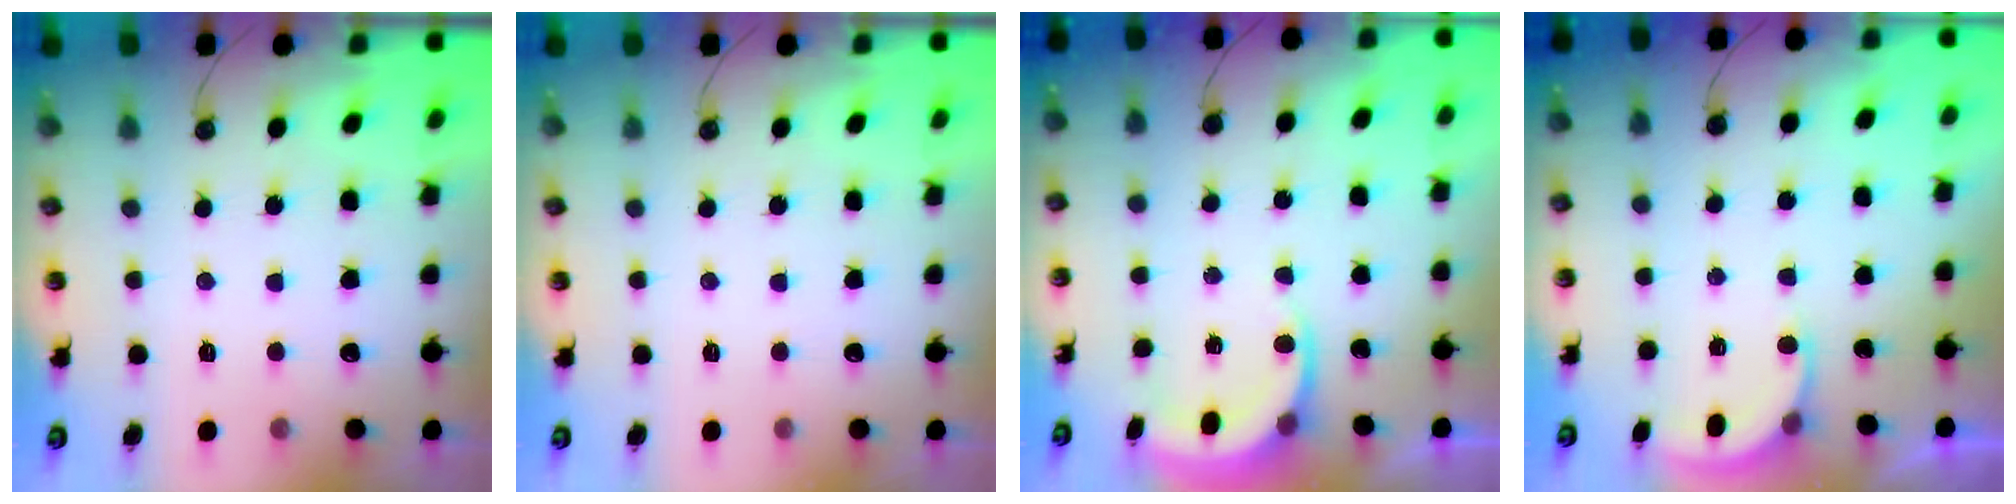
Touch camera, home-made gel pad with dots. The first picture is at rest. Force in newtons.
{"total": 0.0}
{"total": 7.1, "press": 7.1, "slide": 0.5}
{"total": 2.9, "press": 2.9, "slide": 0.2}